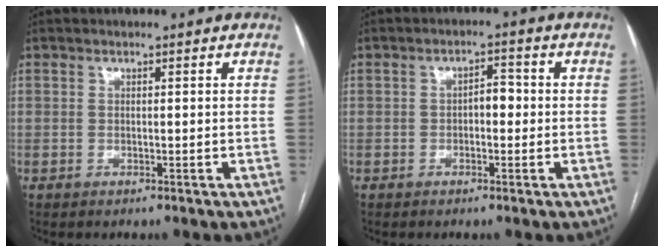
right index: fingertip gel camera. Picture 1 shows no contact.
{"total": 2.9, "force": [-0.3, 1.4, 2.5], "torque": [-0.033, 0.013, -0.006]}